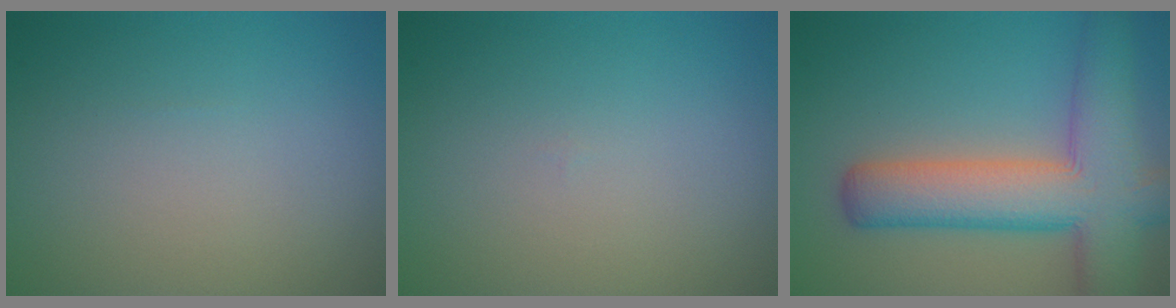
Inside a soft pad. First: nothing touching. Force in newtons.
{"total": 0.0}
{"total": 9.2, "press": 9.2, "slide": 0.5}